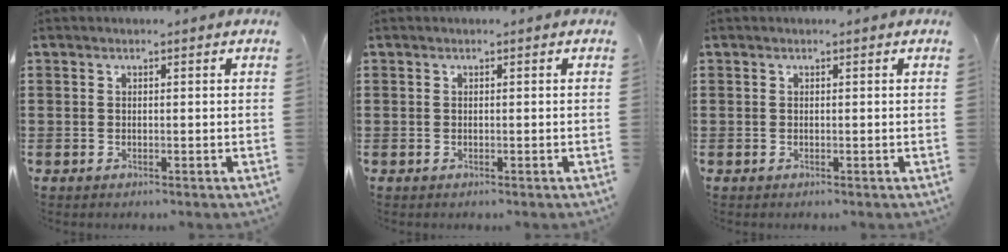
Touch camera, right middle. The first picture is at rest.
{"total": 0.0}
{"total": 0.0}